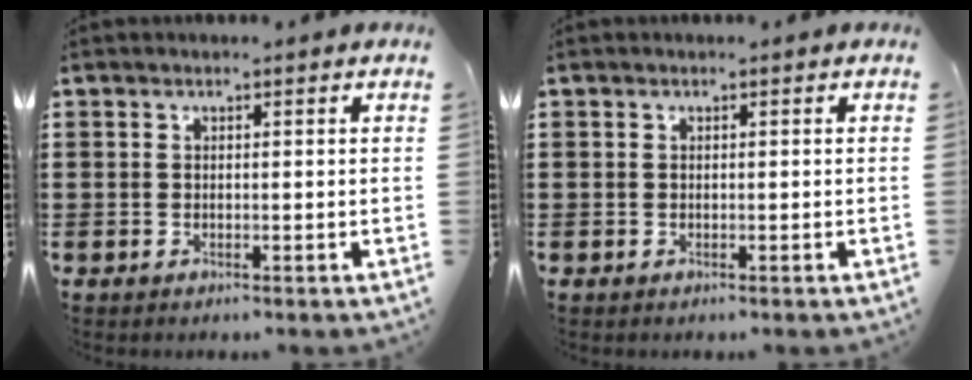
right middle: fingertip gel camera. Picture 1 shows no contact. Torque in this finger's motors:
{"motor_torque": [-2.14, 0.00, 0.00, -0.01]}